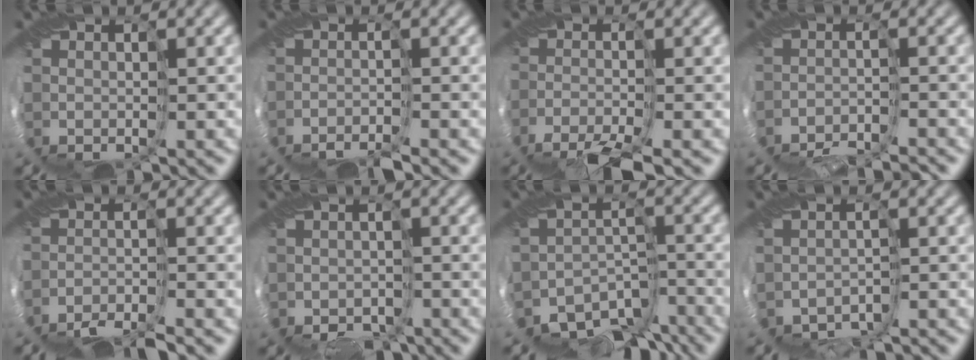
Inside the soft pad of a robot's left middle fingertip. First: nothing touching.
{"total": 3.1, "force": [-3.0, 0.1, 0.4], "torque": [0.004, -0.002, -0.059]}
{"total": 5.0, "force": [-4.5, 0.6, 2.2], "torque": [-0.027, -0.004, -0.095]}
{"total": 5.3, "force": [-5.3, 0.2, 0.5], "torque": [-0.012, -0.007, -0.098]}
{"total": 4.8, "force": [-4.7, 0.2, 1.1], "torque": [-0.017, -0.008, -0.096]}
{"total": 3.5, "force": [-2.1, 2.6, 1.0], "torque": [-0.001, -0.017, -0.022]}
{"total": 9.4, "force": [-8.6, 3.6, 1.5], "torque": [-0.009, -0.008, -0.133]}
{"total": 2.1, "force": [-2.0, 0.5, -0.5], "torque": [0.009, -0.014, -0.038]}